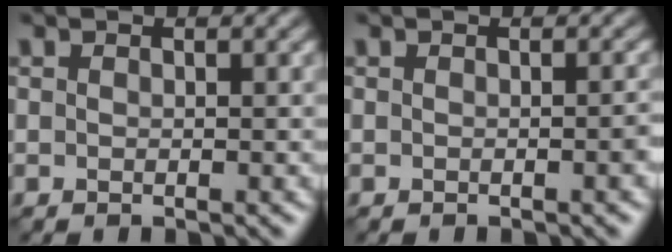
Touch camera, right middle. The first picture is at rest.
{"total": 0.9, "force": [-0.3, 0.1, 0.8], "torque": [-0.008, 0.002, -0.005]}